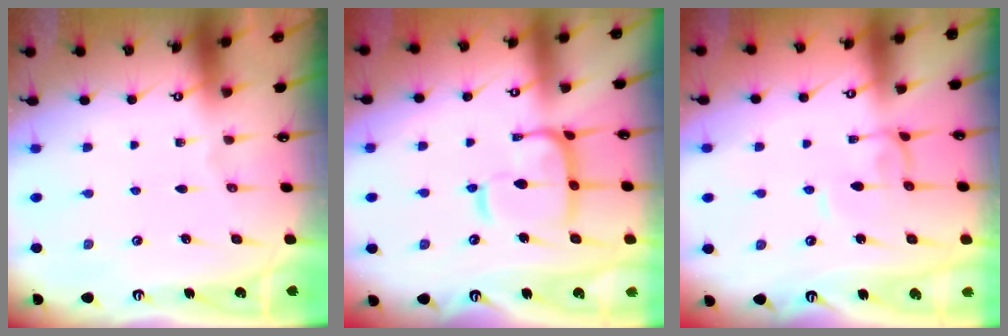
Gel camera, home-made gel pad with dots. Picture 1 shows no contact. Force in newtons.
{"total": 10.8, "press": 10.8, "slide": 1.2}
{"total": 2.0, "press": 2.0, "slide": 0.1}